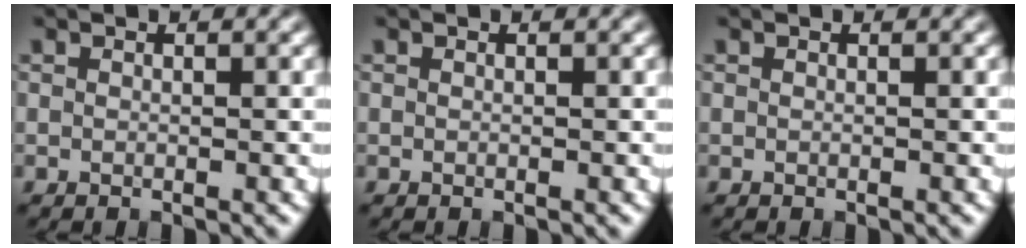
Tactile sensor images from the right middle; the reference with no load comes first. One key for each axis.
{"total": 0.0}
{"total": 0.0}